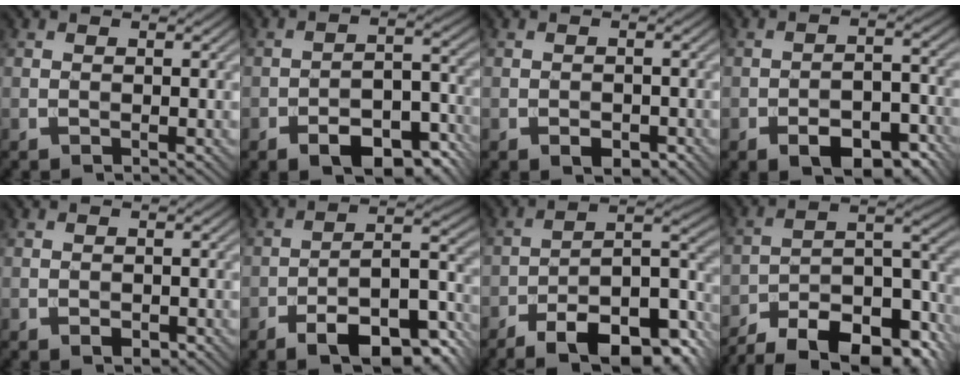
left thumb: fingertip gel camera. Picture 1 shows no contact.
{"total": 9.6, "force": [-5.8, 4.4, 6.3], "torque": [-0.090, 0.002, -0.093]}
{"total": 2.3, "force": [-1.2, 1.3, 1.5], "torque": [-0.021, -0.002, -0.017]}
{"total": 8.4, "force": [-4.9, 4.0, 5.6], "torque": [-0.079, 0.002, -0.073]}
{"total": 1.2, "force": [-0.6, 0.8, 0.8], "torque": [-0.009, -0.001, -0.008]}
{"total": 12.8, "force": [-8.3, 4.1, 8.8], "torque": [-0.133, 0.005, -0.134]}
{"total": 16.0, "force": [-11.5, 5.0, 9.9], "torque": [-0.156, 0.001, -0.173]}
{"total": 15.4, "force": [-11.9, 5.3, 8.2], "torque": [-0.147, -0.002, -0.186]}